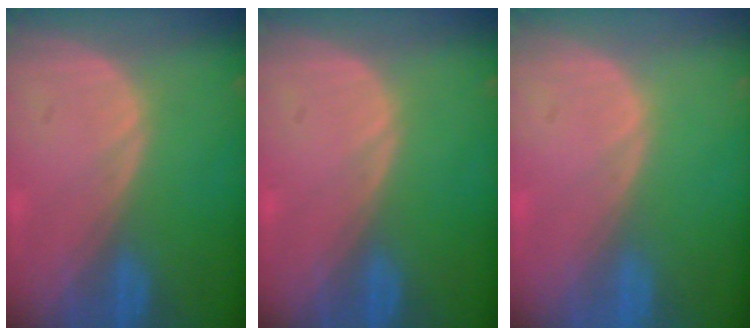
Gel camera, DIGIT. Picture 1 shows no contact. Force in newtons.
{"total": 0.0}
{"total": 0.0}